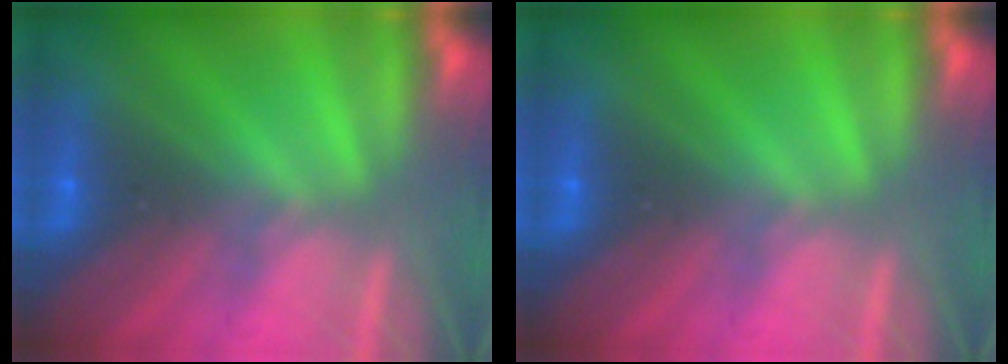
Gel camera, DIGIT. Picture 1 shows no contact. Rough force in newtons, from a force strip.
{"total": 0.0}